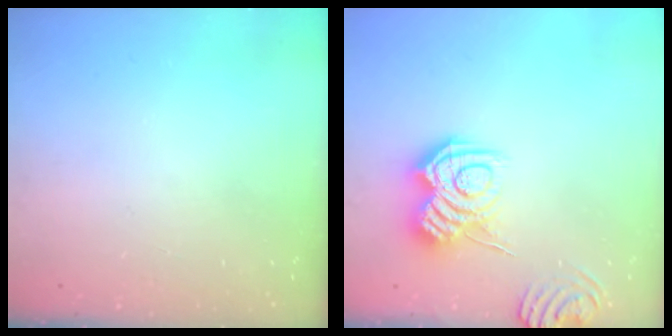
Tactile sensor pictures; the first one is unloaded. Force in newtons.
{"total": 9.6, "press": 9.6, "slide": 0.4}